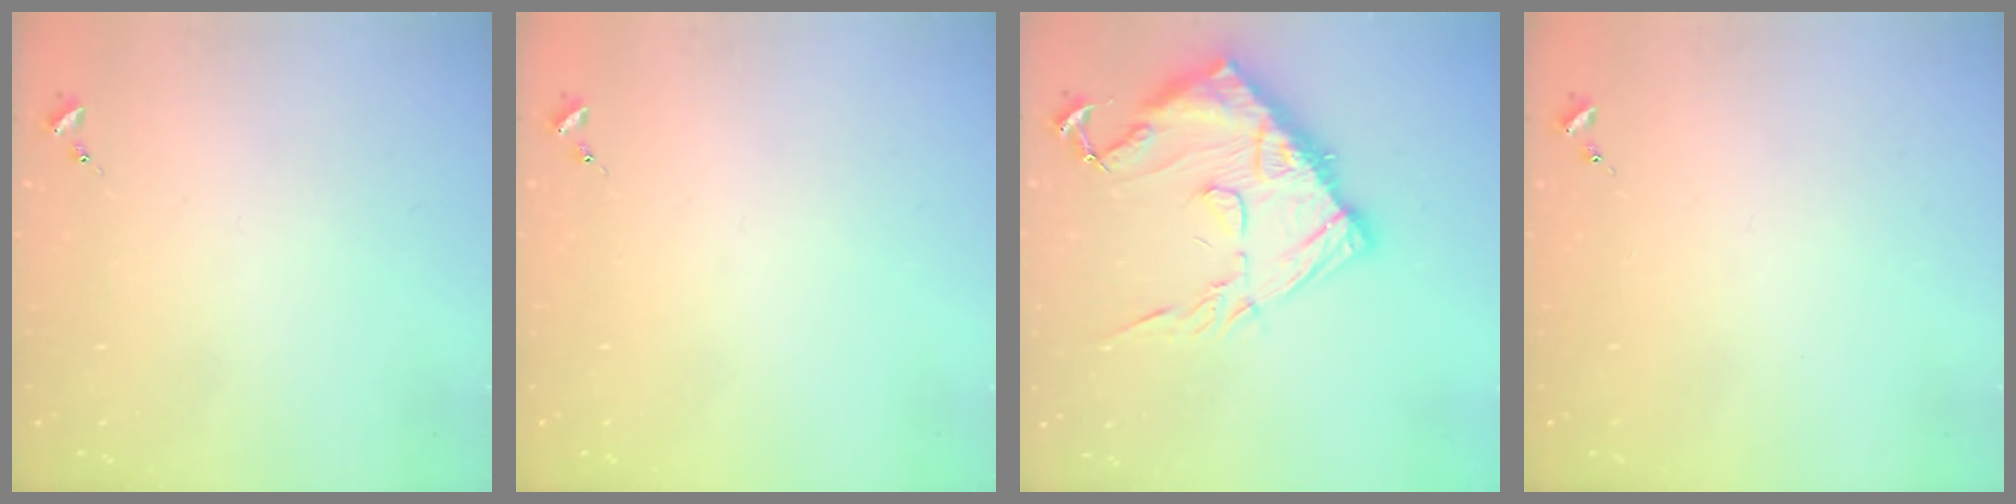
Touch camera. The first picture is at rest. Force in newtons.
{"total": 0.0}
{"total": 18.7, "press": 18.6, "slide": 1.2}
{"total": 0.0}